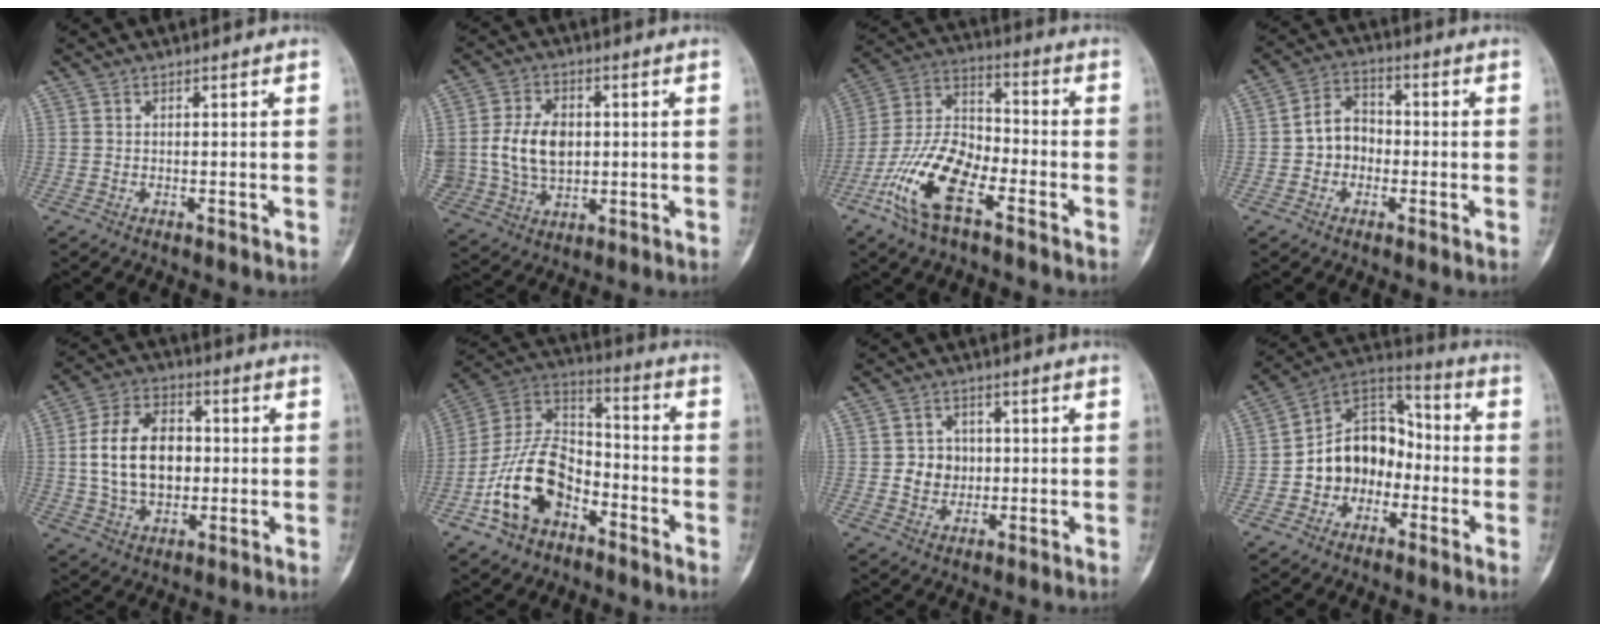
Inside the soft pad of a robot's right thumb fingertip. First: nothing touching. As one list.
[{"total": 13.6, "force": [0.9, 9.8, 9.4], "torque": [-0.169, 0.003, 0.031]}, {"total": 16.5, "force": [-7.9, 7.4, 12.5], "torque": [-0.247, 0.046, -0.156]}, {"total": 7.3, "force": [-1.1, 6.0, 4.0], "torque": [-0.040, 0.028, -0.034]}, {"total": 15.1, "force": [0.6, 10.3, 11.0], "torque": [-0.173, 0.015, 0.011]}, {"total": 17.6, "force": [-7.5, 11.4, 11.1], "torque": [-0.182, 0.069, -0.143]}, {"total": 5.6, "force": [0.1, 5.1, 2.4], "torque": [-0.011, 0.005, 0.001]}, {"total": 14.5, "force": [-2.9, 11.3, 8.5], "torque": [-0.095, 0.057, -0.062]}]